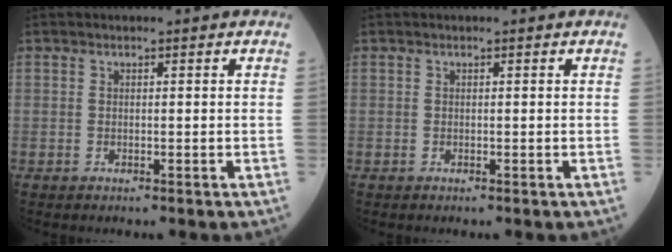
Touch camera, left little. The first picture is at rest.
{"total": 0.0}